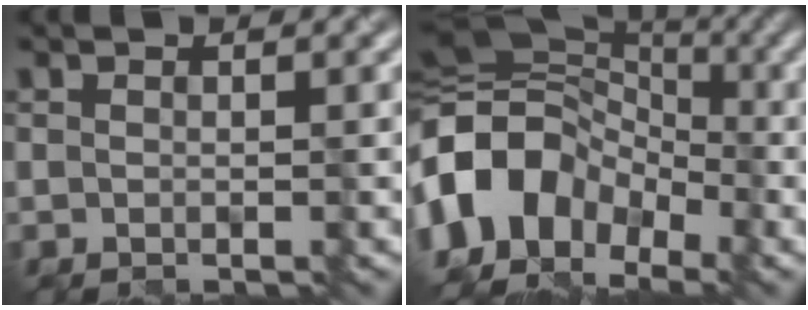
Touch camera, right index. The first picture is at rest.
{"total": 11.3, "force": [-4.8, 8.5, 5.8], "torque": [-0.128, 0.010, -0.117]}